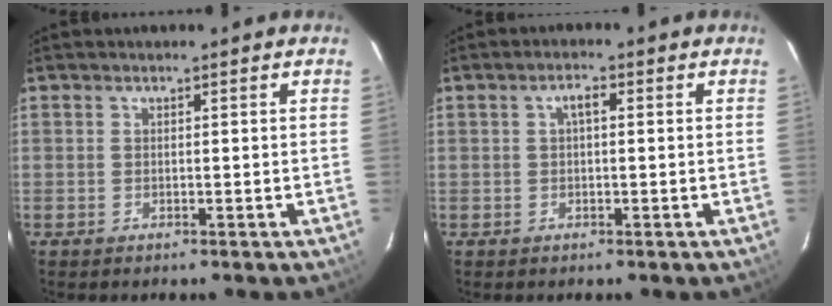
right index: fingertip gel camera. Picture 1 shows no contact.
{"total": 1.9, "force": [0.2, 0.7, 1.7], "torque": [-0.034, 0.010, 0.004]}